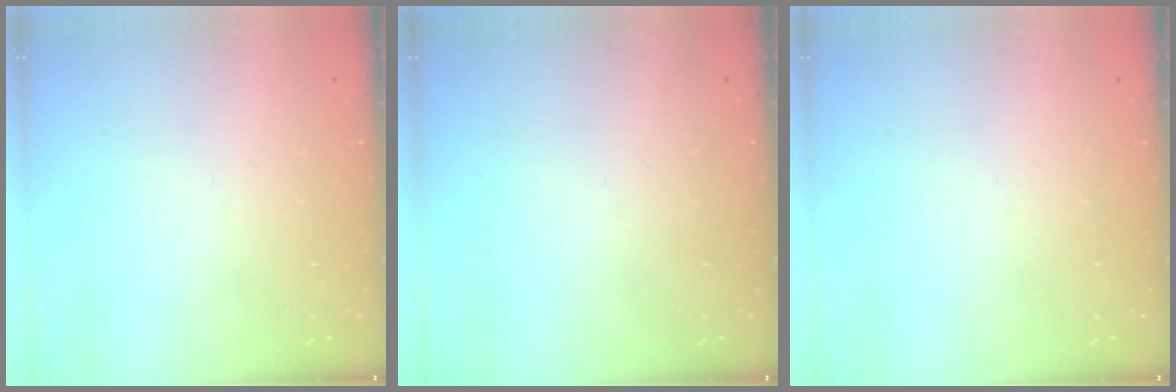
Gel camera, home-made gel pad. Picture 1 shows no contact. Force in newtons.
{"total": 0.0}
{"total": 0.0}